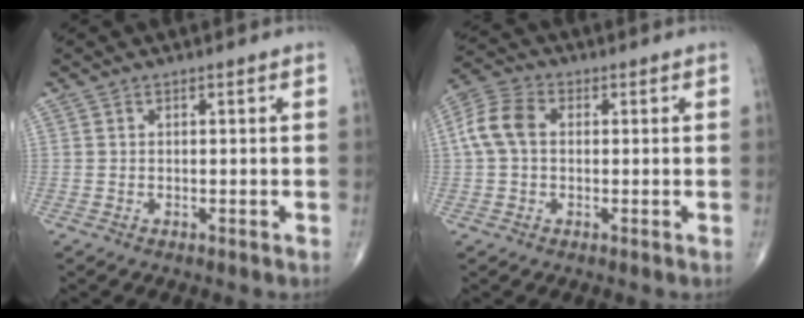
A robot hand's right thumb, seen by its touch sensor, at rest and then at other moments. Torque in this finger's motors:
{"motor_torque": [-0.36, 0.52, 0.19, -0.03, 0.09]}